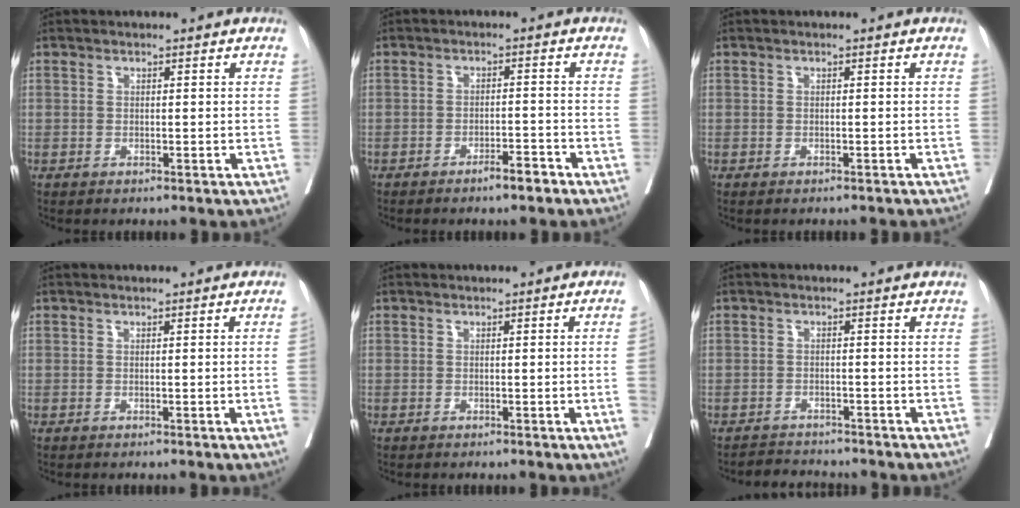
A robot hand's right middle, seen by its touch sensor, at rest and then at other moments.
{"total": 2.9, "force": [-2.2, 0.3, 1.9], "torque": [-0.031, -0.001, -0.035]}
{"total": 2.1, "force": [-2.0, 0.0, 0.6], "torque": [-0.012, -0.005, -0.026]}
{"total": 2.1, "force": [-0.3, -0.7, 2.0], "torque": [-0.038, 0.003, 0.003]}
{"total": 3.3, "force": [-0.5, -1.2, 3.1], "torque": [-0.050, -0.001, -0.001]}
{"total": 2.8, "force": [-2.8, 0.4, -0.5], "torque": [0.004, -0.012, -0.046]}